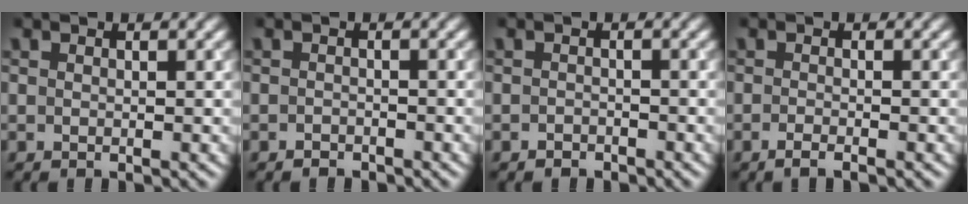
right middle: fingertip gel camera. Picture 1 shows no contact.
{"total": 0.8, "force": [-0.8, 0.3, 0.1], "torque": [0.001, -0.001, -0.013]}
{"total": 0.9, "force": [-0.7, 0.4, 0.1], "torque": [0.001, 0.001, -0.013]}
{"total": 1.6, "force": [-0.9, 0.4, 1.2], "torque": [-0.013, -0.004, -0.020]}